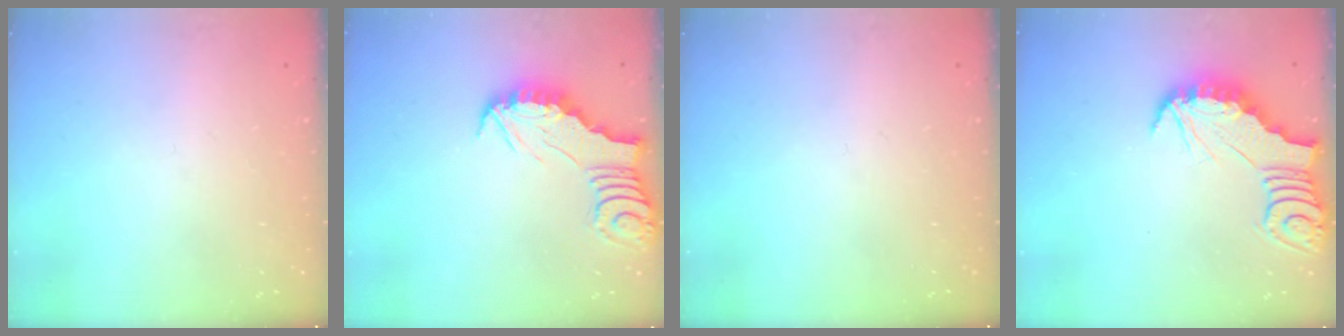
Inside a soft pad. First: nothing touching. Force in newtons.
{"total": 2.4, "press": 2.4, "slide": 0.2}
{"total": 0.0}
{"total": 2.8, "press": 2.7, "slide": 0.3}